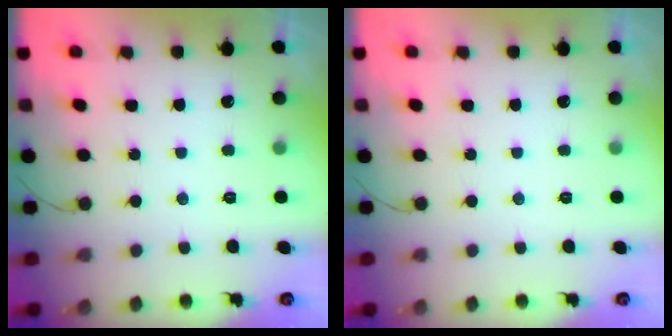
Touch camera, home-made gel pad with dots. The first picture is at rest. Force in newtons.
{"total": 0.0}